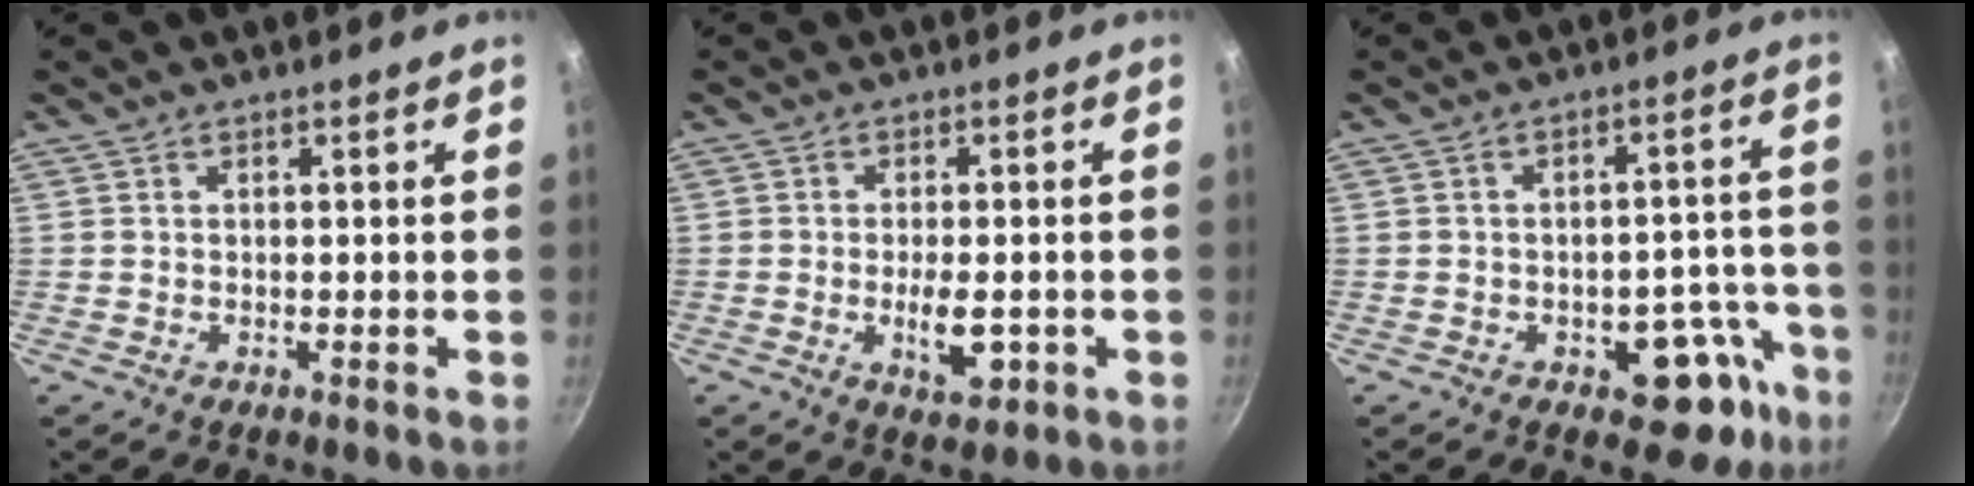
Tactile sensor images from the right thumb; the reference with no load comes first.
{"total": 5.5, "force": [-1.4, 2.5, 4.8], "torque": [-0.070, -0.004, -0.017]}
{"total": 9.8, "force": [-5.0, 5.1, 6.6], "torque": [-0.045, 0.046, -0.057]}